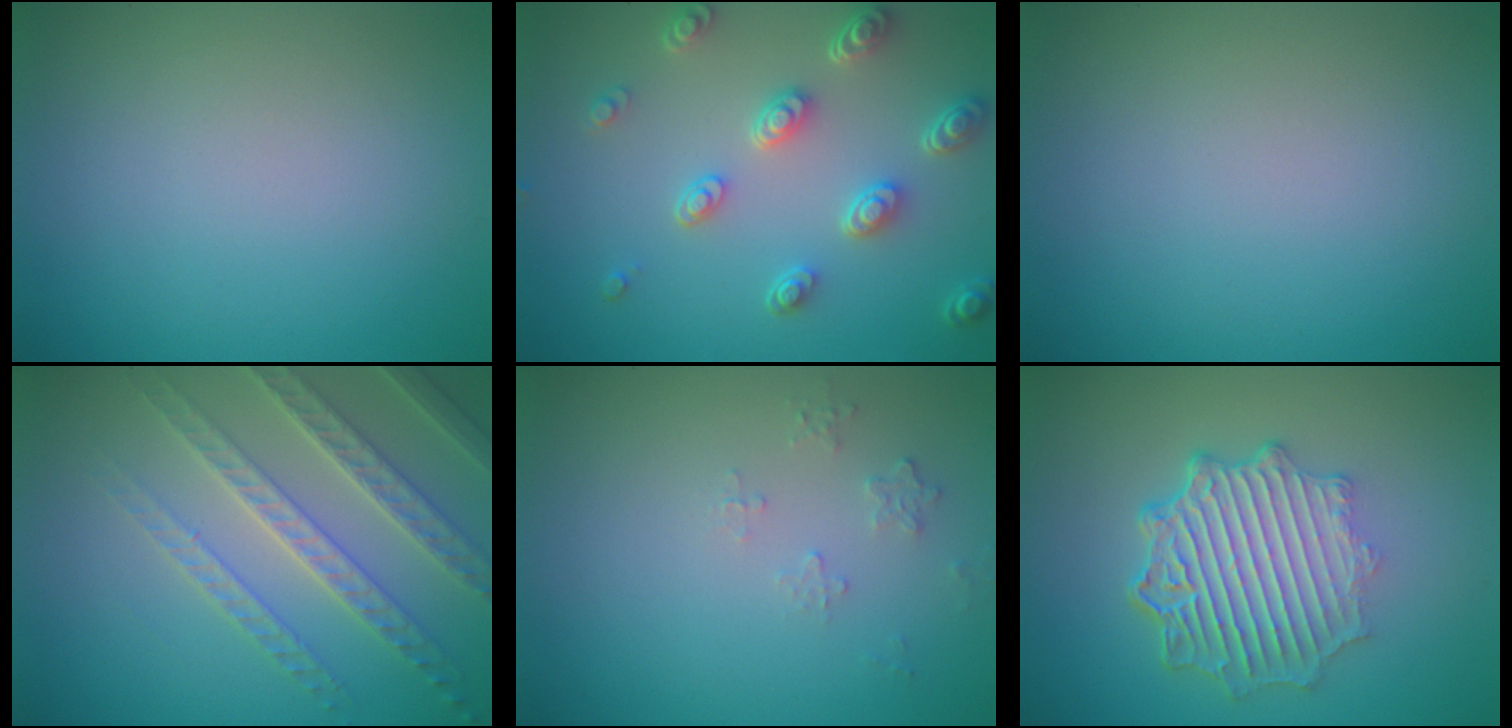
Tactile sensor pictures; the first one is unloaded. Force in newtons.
{"total": 4.6, "press": 3.6, "slide": 2.8}
{"total": 0.0}
{"total": 4.4, "press": 4.2, "slide": 1.1}
{"total": 0.7, "press": 0.5, "slide": 0.5}
{"total": 7.1, "press": 5.4, "slide": 4.7}